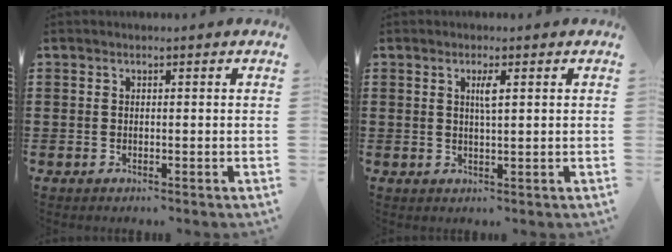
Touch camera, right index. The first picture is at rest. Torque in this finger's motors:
{"motor_torque": [0.22, -0.21, 0.16, 0.02]}